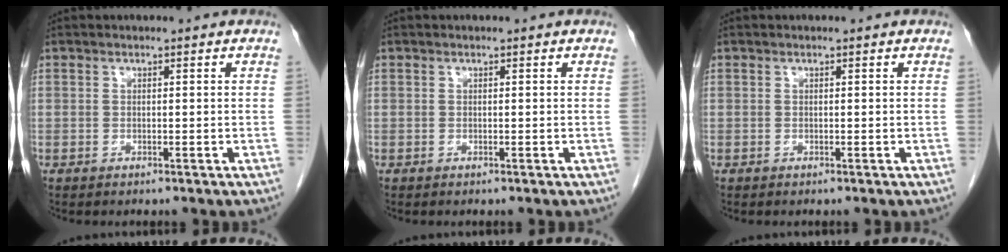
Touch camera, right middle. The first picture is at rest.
{"total": 0.0}
{"total": 0.0}